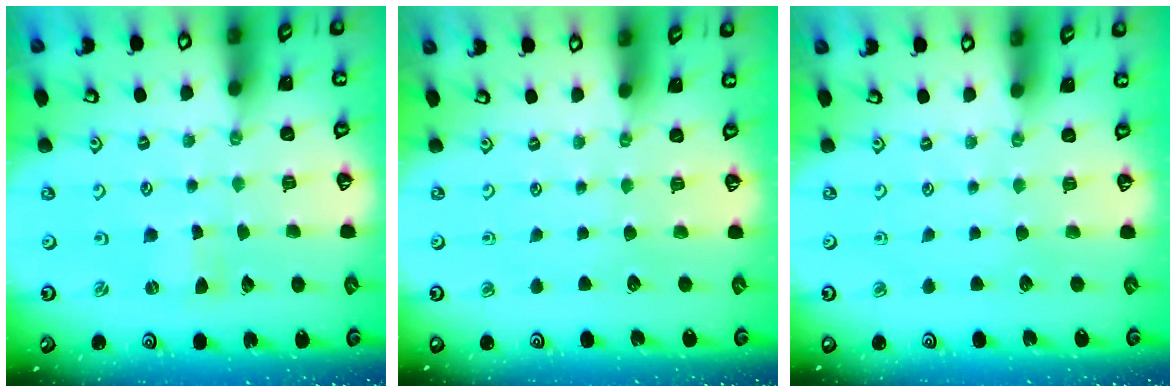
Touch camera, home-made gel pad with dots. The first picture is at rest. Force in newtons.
{"total": 0.0}
{"total": 0.0}